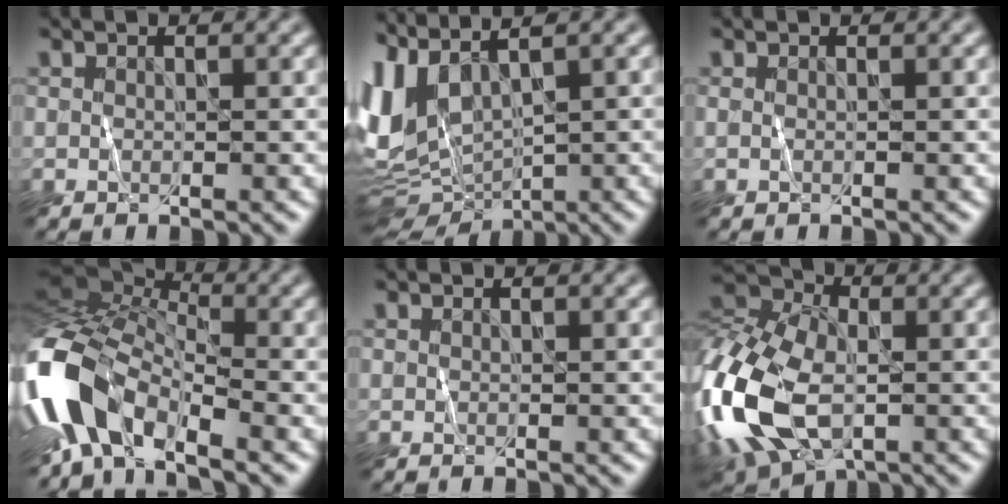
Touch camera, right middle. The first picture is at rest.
{"total": 7.7, "force": [1.5, 3.4, 6.7], "torque": [-0.163, -0.010, 0.047]}
{"total": 0.0}
{"total": 10.8, "force": [-4.9, 5.3, 8.0], "torque": [-0.166, -0.005, -0.104]}
{"total": 0.0}
{"total": 14.2, "force": [-4.9, 7.8, 10.7], "torque": [-0.254, -0.009, -0.111]}